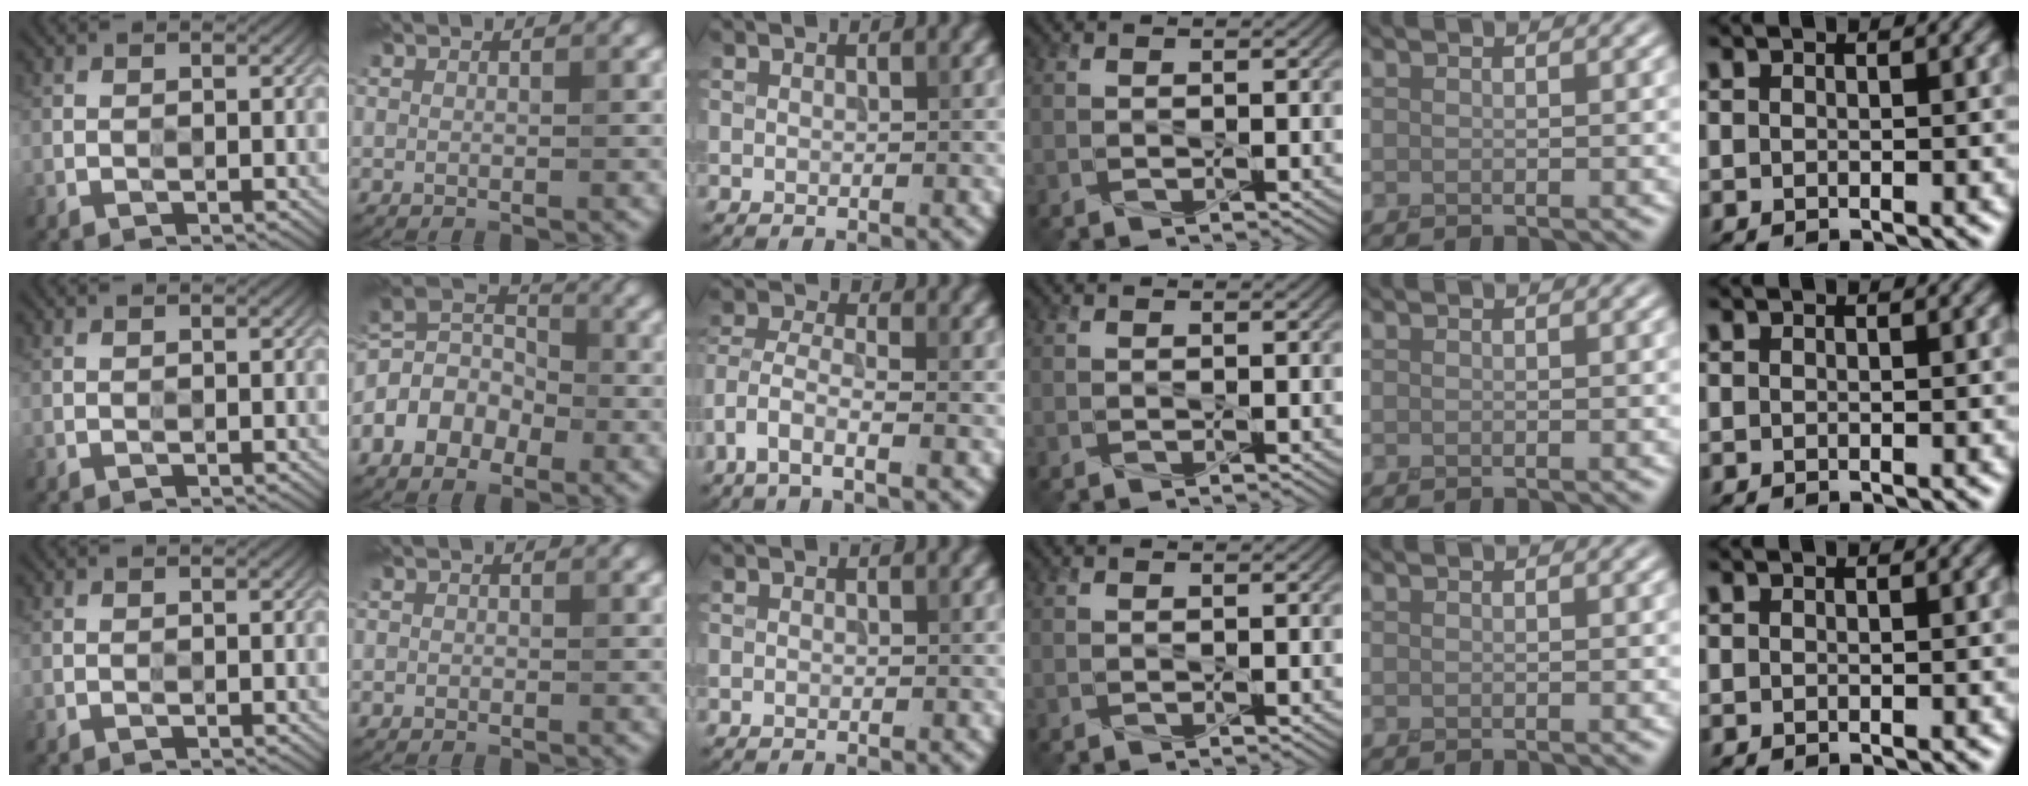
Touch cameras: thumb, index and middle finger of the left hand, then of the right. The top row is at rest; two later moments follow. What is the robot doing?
{"motion": "press", "object": "memory foam"}